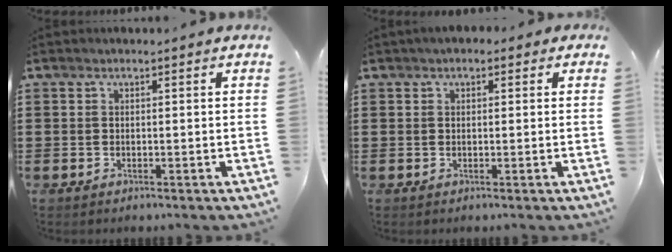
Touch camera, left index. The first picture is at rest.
{"total": 1.3, "force": [0.4, 1.0, 0.8], "torque": [-0.017, 0.008, 0.007]}